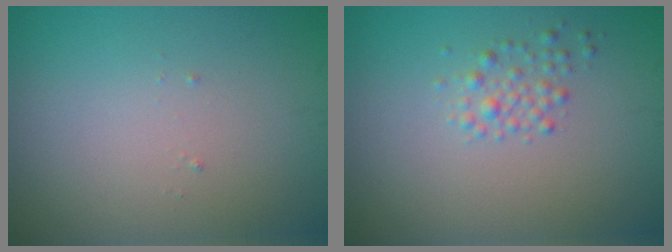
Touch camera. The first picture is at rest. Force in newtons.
{"total": 1.6, "press": 1.6, "slide": 0.0}